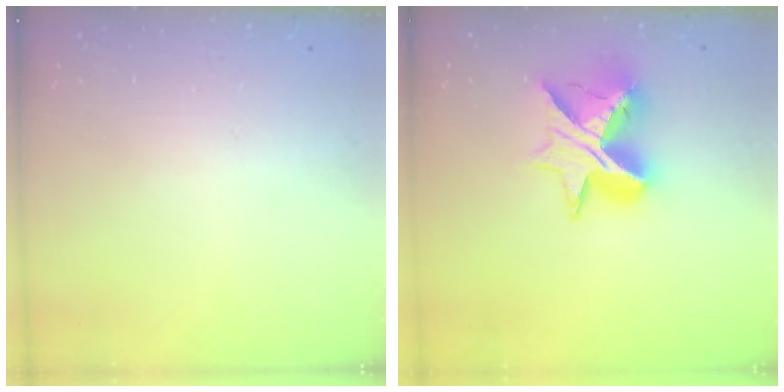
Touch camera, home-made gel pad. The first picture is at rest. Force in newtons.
{"total": 13.6, "press": 13.6, "slide": 1.0}